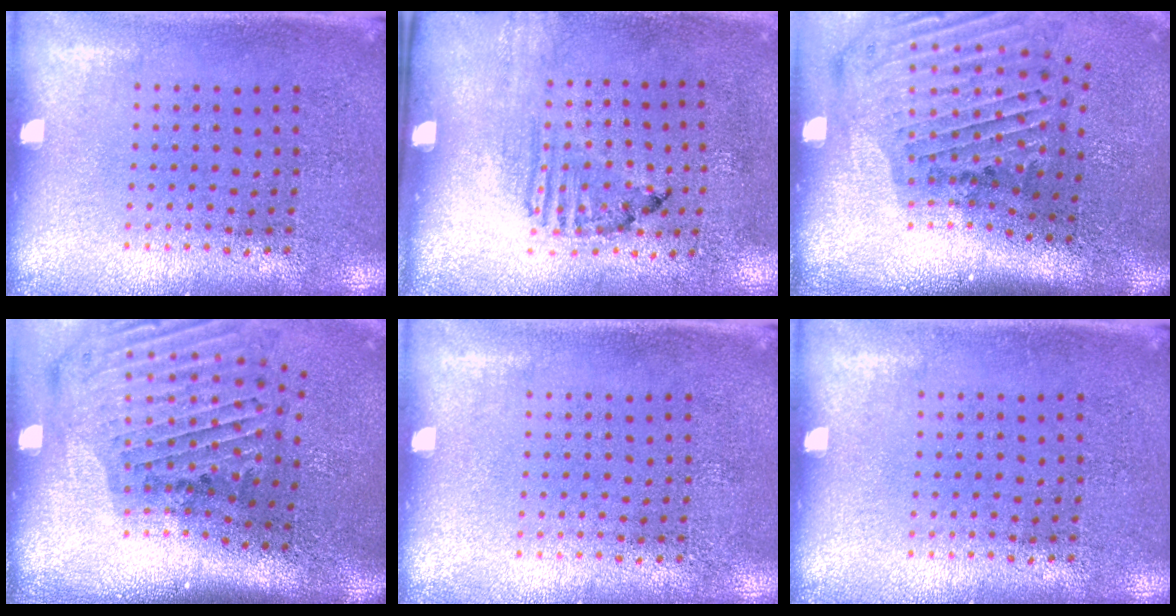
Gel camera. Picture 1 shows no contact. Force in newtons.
{"total": 1.7, "press": 1.0, "slide": 1.3}
{"total": 2.9, "press": 2.1, "slide": 2.0}
{"total": 2.9, "press": 2.1, "slide": 2.0}
{"total": 0.0}
{"total": 0.0}